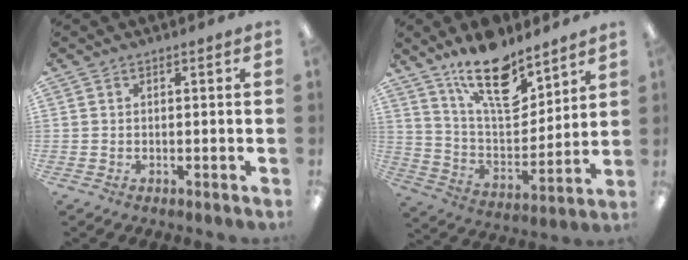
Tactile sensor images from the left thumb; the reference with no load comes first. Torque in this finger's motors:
{"motor_torque": [0.81, 0.06, 1.47, -1.31, 0.46]}